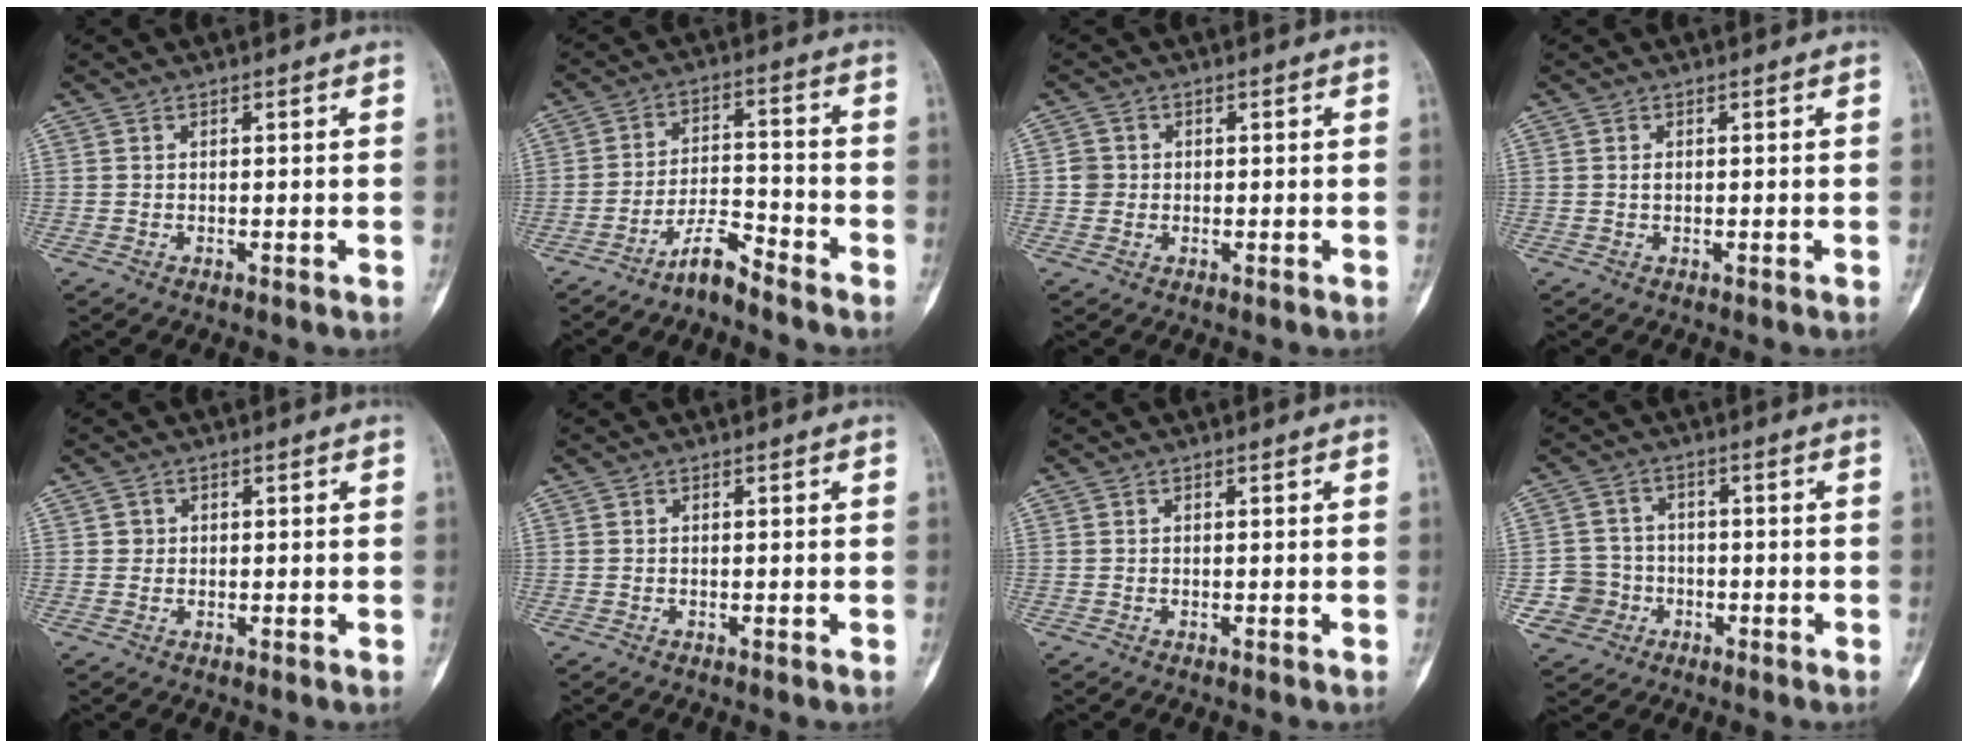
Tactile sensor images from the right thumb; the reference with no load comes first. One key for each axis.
{"total": 5.8, "fx": -5.1, "fy": 0.9, "fz": 2.7, "tx": -0.044, "ty": 0.052, "tz": -0.097}
{"total": 2.1, "fx": 0.0, "fy": 2.1, "fz": 0.4, "tx": 0.005, "ty": 0.006, "tz": -0.002}
{"total": 0.6, "fx": 0.1, "fy": 0.4, "fz": 0.4, "tx": -0.010, "ty": 0.001, "tz": 0.002}
{"total": 1.1, "fx": 0.2, "fy": 1.1, "fz": 0.1, "tx": 0.007, "ty": 0.003, "tz": 0.001}
{"total": 0.0}
{"total": 0.0}
{"total": 6.4, "fx": -2.2, "fy": 6.0, "fz": 0.7, "tx": 0.010, "ty": 0.018, "tz": -0.039}